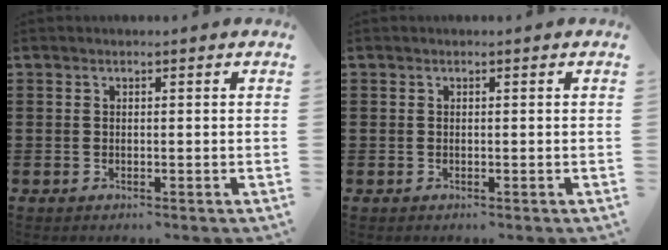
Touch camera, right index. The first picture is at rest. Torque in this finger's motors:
{"motor_torque": [0.71, 1.43, 0.00, 0.00]}